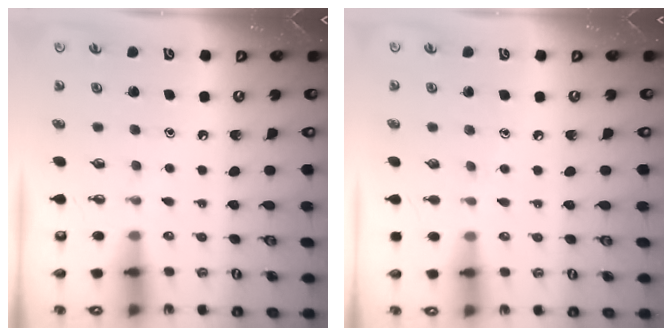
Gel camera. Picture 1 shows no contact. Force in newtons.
{"total": 3.6, "press": 3.5, "slide": 0.3}